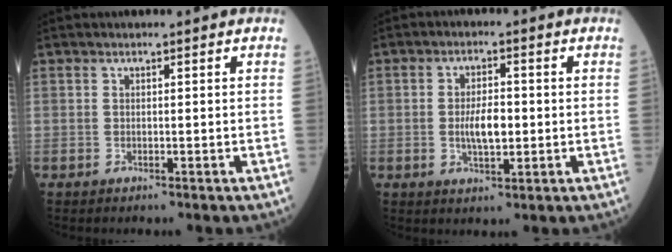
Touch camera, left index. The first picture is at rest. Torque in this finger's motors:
{"motor_torque": [0.98, 0.20, 0.14, 0.08]}